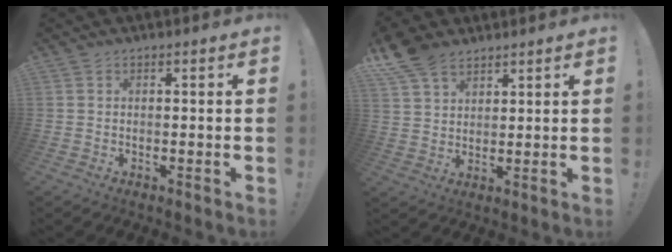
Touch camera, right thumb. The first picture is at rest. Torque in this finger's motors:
{"motor_torque": [-0.70, 1.05, 0.75, 0.60, 0.02]}